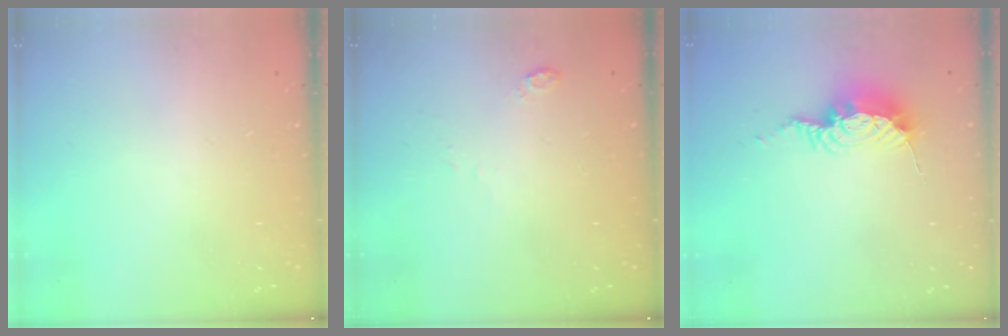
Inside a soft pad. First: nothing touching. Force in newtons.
{"total": 3.6, "press": 3.5, "slide": 0.7}
{"total": 9.2, "press": 9.2, "slide": 0.3}